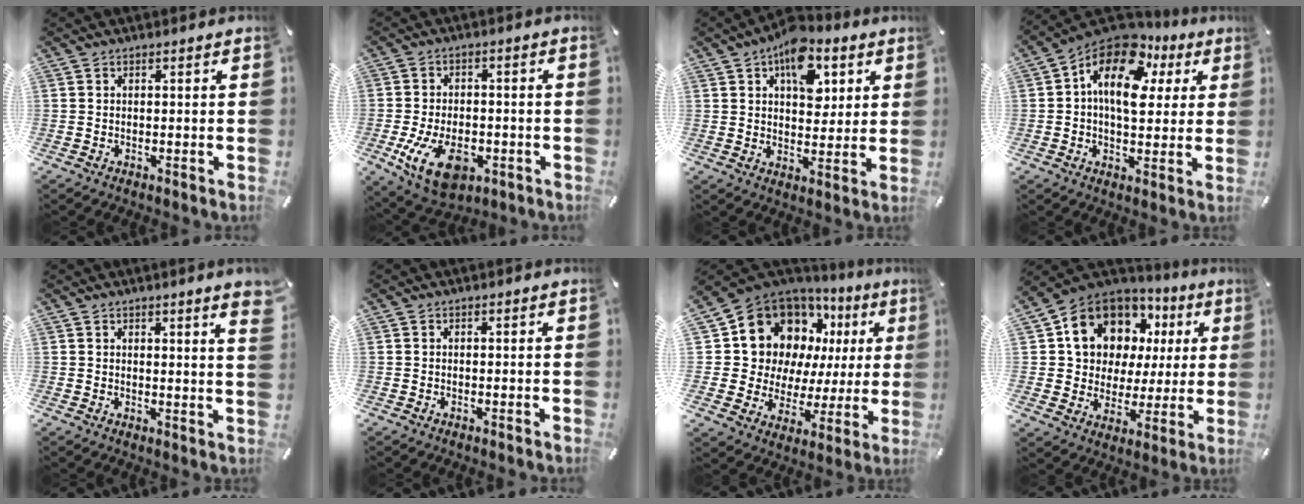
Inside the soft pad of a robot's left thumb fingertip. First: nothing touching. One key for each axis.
{"total": 12.0, "fx": -4.1, "fy": 7.4, "fz": 8.6, "tx": -0.164, "ty": 0.000, "tz": -0.071}
{"total": 12.0, "fx": 5.2, "fy": 7.6, "fz": 7.7, "tx": -0.097, "ty": -0.016, "tz": 0.088}
{"total": 15.6, "fx": 4.7, "fy": 9.9, "fz": 11.2, "tx": -0.184, "ty": -0.021, "tz": 0.081}
{"total": 3.4, "fx": 2.3, "fy": 0.1, "fz": 2.5, "tx": -0.037, "ty": -0.013, "tz": 0.037}
{"total": 0.0}
{"total": 15.9, "fx": 8.4, "fy": 12.2, "fz": 5.8, "tx": -0.097, "ty": -0.072, "tz": 0.165}
{"total": 13.1, "fx": 6.3, "fy": 10.6, "fz": 4.5, "tx": -0.096, "ty": -0.038, "tz": 0.123}